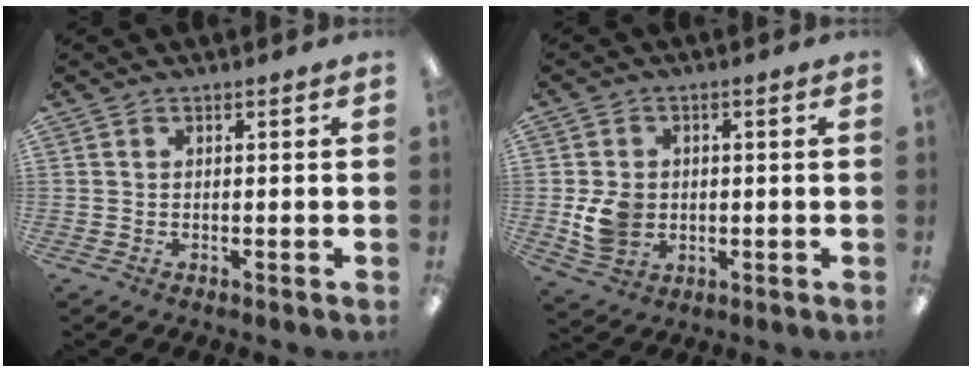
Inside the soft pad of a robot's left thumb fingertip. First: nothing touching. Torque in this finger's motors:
{"motor_torque": [0.14, 0.35, 0.28, -0.31, 0.02]}